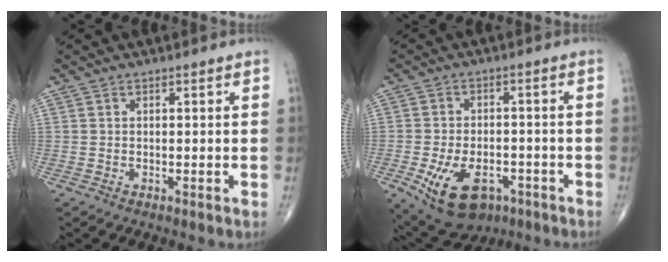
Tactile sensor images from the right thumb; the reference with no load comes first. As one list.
[{"total": 12.5, "force": [-5.5, 7.5, 8.4], "torque": [-0.136, 0.015, -0.076]}]